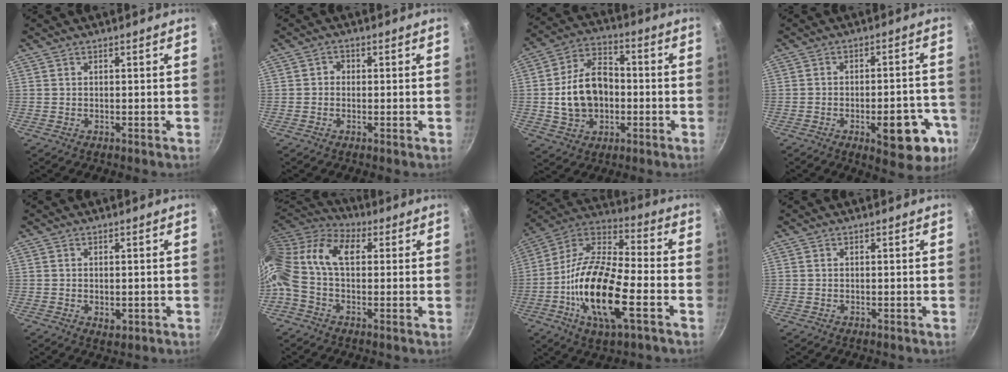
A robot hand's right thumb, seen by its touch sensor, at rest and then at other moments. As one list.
[{"total": 1.5, "force": [-0.3, 1.3, 0.6], "torque": [-0.004, 0.005, -0.010]}, {"total": 14.3, "force": [-1.3, 10.3, 9.8], "torque": [-0.146, 0.031, -0.023]}, {"total": 13.3, "force": [-5.3, 5.7, 10.7], "torque": [-0.093, 0.026, -0.063]}, {"total": 2.3, "force": [-0.4, 1.5, 1.7], "torque": [-0.025, -0.005, -0.003]}, {"total": 16.8, "force": [3.2, 9.5, 13.5], "torque": [-0.266, 0.031, 0.034]}, {"total": 20.8, "force": [-6.4, 7.7, 18.2], "torque": [-0.345, 0.029, -0.141]}, {"total": 0.0}]